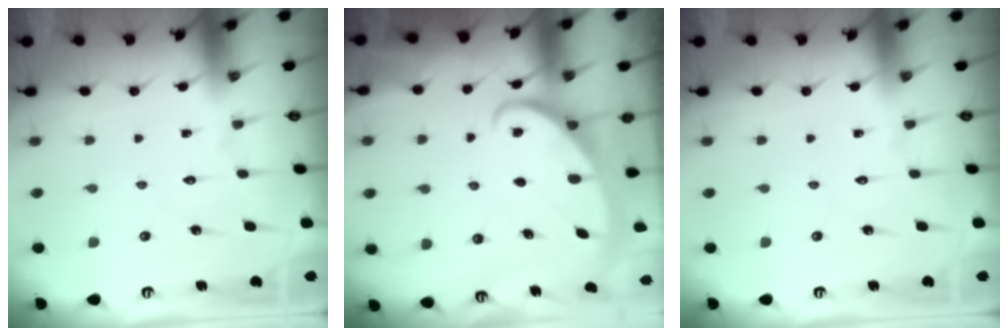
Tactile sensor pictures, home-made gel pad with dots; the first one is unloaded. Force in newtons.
{"total": 2.6, "press": 2.6, "slide": 0.4}
{"total": 0.0}